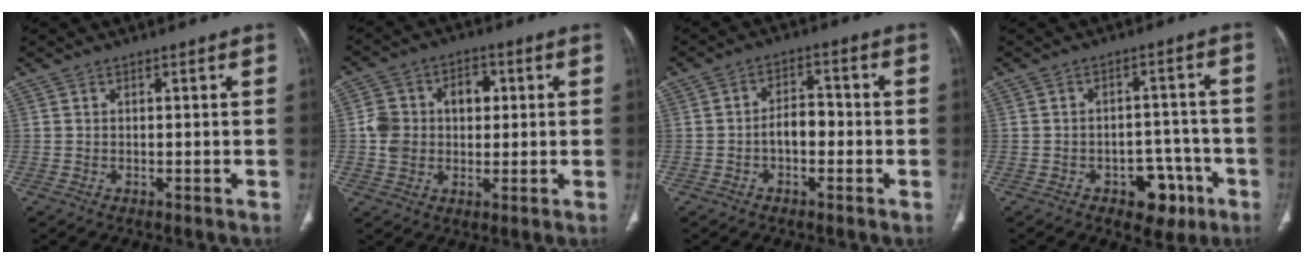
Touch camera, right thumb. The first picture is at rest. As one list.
[{"total": 9.7, "force": [1.1, 7.7, 5.9], "torque": [-0.076, 0.020, 0.017]}, {"total": 4.9, "force": [-1.3, 3.0, 3.6], "torque": [-0.045, 0.025, -0.028]}, {"total": 7.9, "force": [-4.0, 5.1, 4.5], "torque": [-0.024, 0.035, -0.050]}]